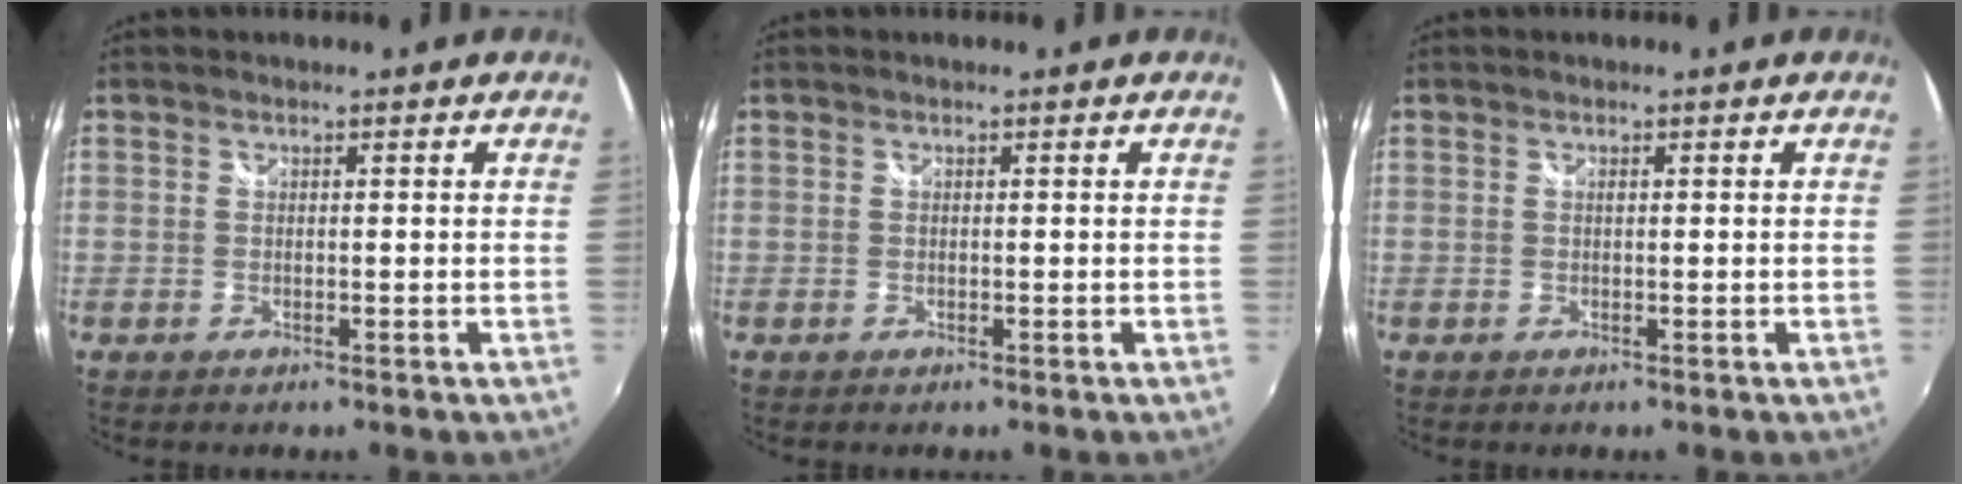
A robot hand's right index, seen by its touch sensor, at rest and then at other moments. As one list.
[{"total": 0.0}, {"total": 0.0}]